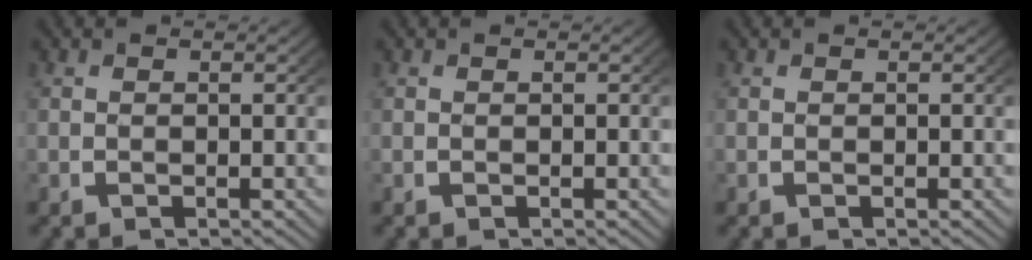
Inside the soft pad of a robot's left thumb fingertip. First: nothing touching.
{"total": 0.0}
{"total": 0.0}